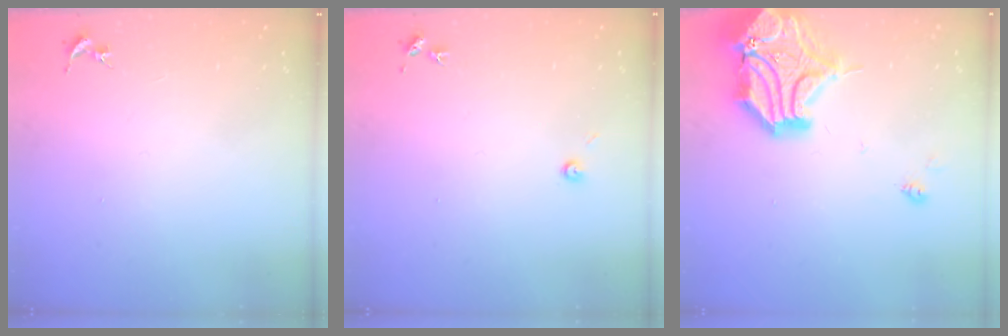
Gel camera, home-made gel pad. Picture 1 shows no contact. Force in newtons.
{"total": 3.2, "press": 3.2, "slide": 0.3}
{"total": 20.7, "press": 20.5, "slide": 3.1}